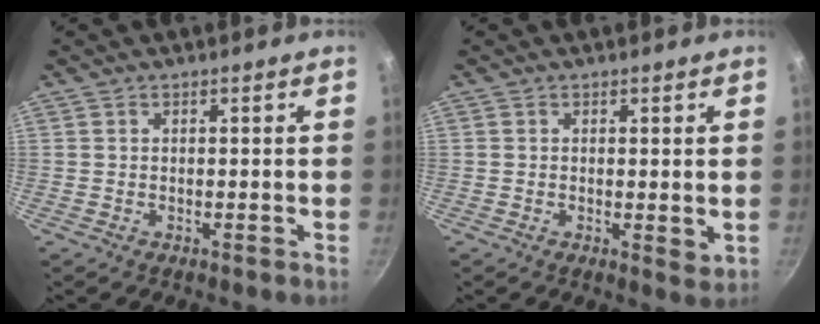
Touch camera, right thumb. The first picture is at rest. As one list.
[{"total": 2.2, "force": [0.3, 0.9, 2.0], "torque": [-0.031, -0.007, 0.004]}]